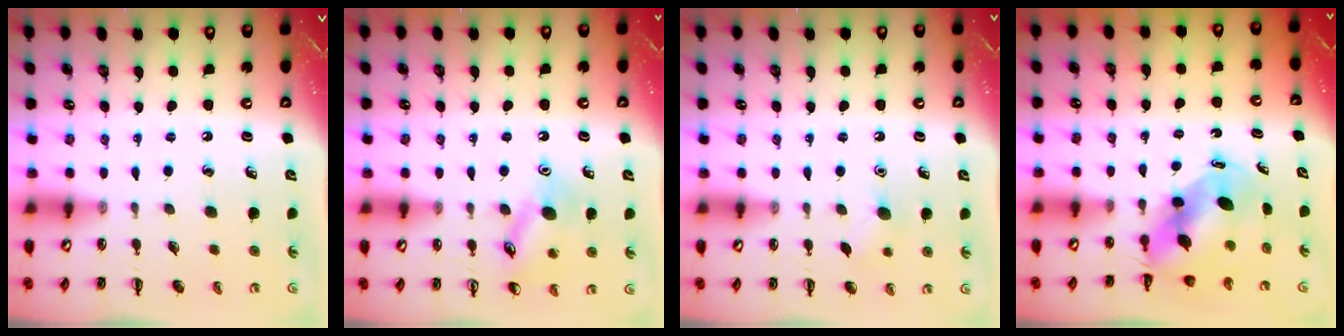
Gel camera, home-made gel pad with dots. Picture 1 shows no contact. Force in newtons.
{"total": 11.5, "press": 11.4, "slide": 1.3}
{"total": 6.1, "press": 6.0, "slide": 1.4}
{"total": 7.3, "press": 7.2, "slide": 0.9}